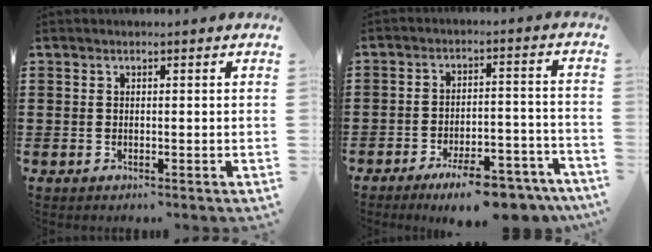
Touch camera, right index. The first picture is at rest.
{"total": 8.5, "force": [-6.9, 1.2, 4.8], "torque": [-0.064, 0.017, -0.122]}